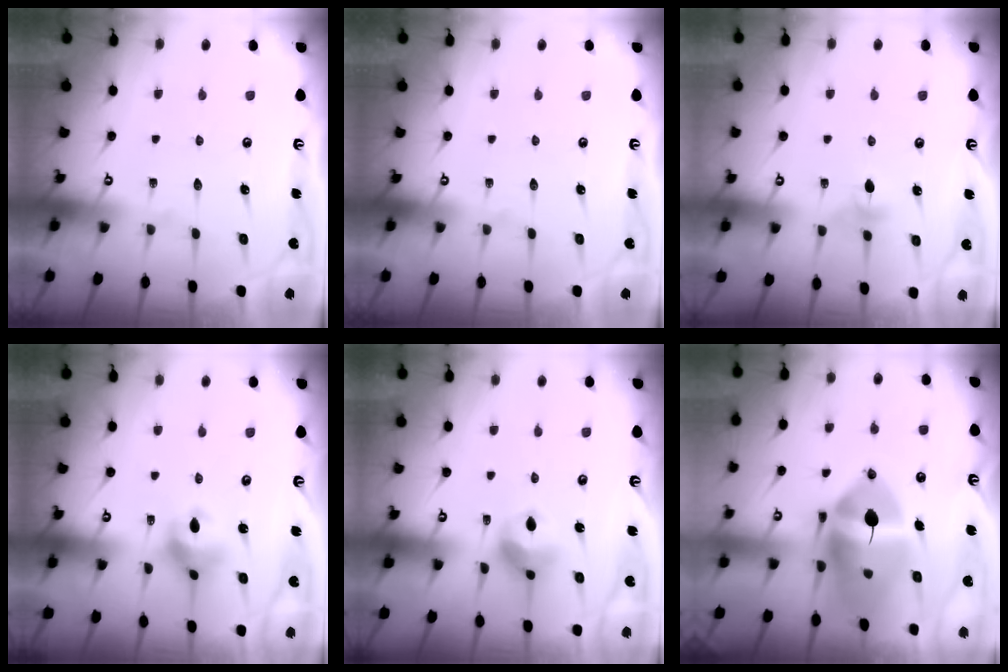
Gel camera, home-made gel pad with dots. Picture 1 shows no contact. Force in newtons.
{"total": 0.0}
{"total": 3.1, "press": 3.0, "slide": 0.8}
{"total": 7.3, "press": 7.3, "slide": 0.5}
{"total": 9.6, "press": 9.5, "slide": 1.3}
{"total": 19.6, "press": 19.5, "slide": 2.7}